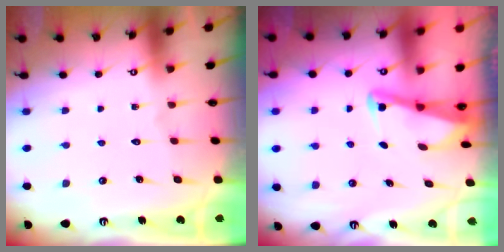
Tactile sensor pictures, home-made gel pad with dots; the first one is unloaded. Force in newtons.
{"total": 3.0, "press": 3.0, "slide": 0.4}